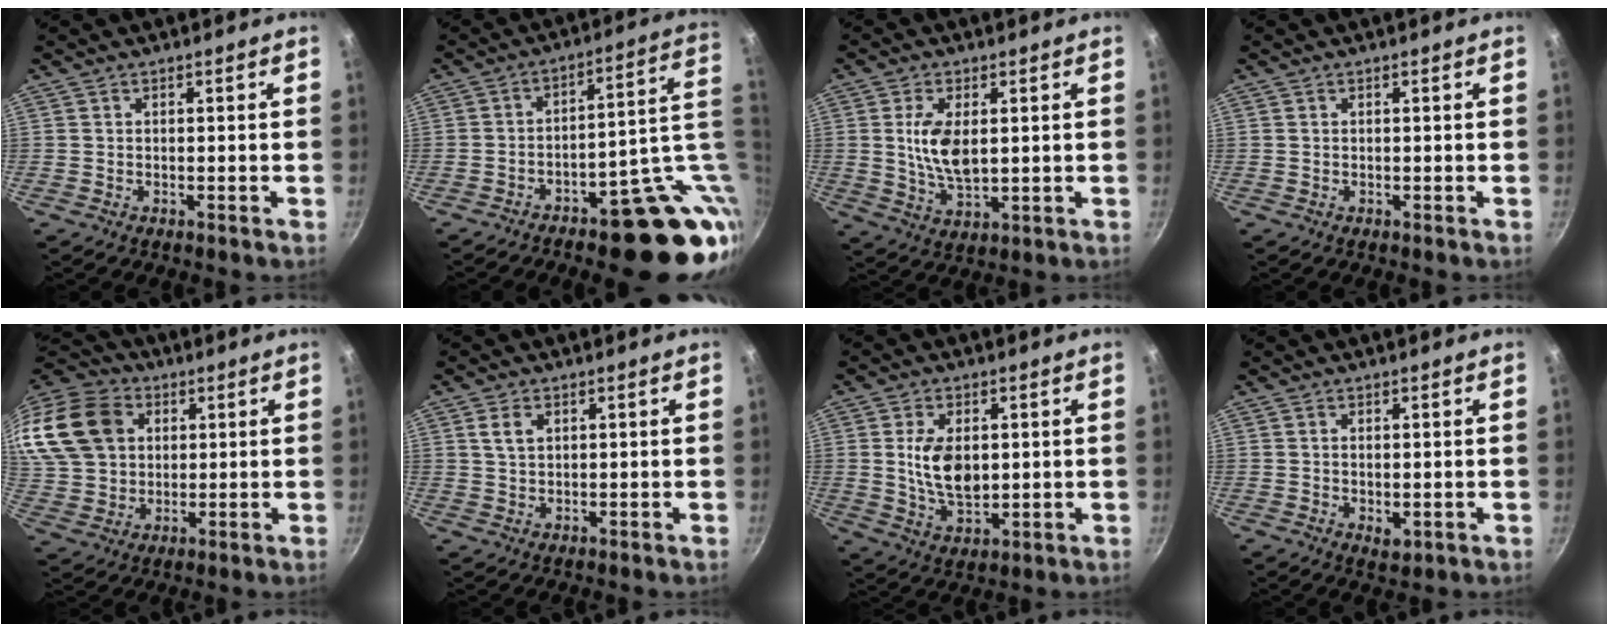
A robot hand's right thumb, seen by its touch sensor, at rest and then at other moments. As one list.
[{"total": 19.5, "force": [-4.0, 8.2, 17.3], "torque": [-0.159, 0.020, -0.042]}, {"total": 8.6, "force": [1.4, 4.4, 7.3], "torque": [-0.138, -0.014, 0.032]}, {"total": 0.0}, {"total": 25.5, "force": [7.9, 19.8, 13.9], "torque": [-0.316, 0.035, 0.153]}, {"total": 3.2, "force": [1.2, 2.2, 2.0], "torque": [-0.029, -0.001, 0.025]}, {"total": 9.2, "force": [1.2, 5.5, 7.3], "torque": [-0.123, -0.018, 0.029]}, {"total": 2.4, "force": [-0.1, 1.3, 2.1], "torque": [-0.032, -0.010, 0.001]}]